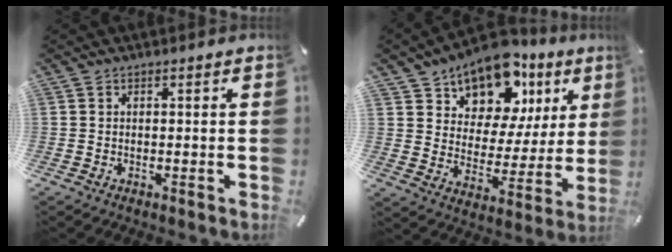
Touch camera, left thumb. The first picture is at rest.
{"total": 13.7, "force": [10.7, 7.7, 3.8], "torque": [-0.073, -0.092, 0.189]}